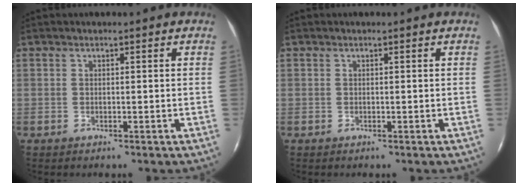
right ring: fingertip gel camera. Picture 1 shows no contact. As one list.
[{"total": 0.0}]